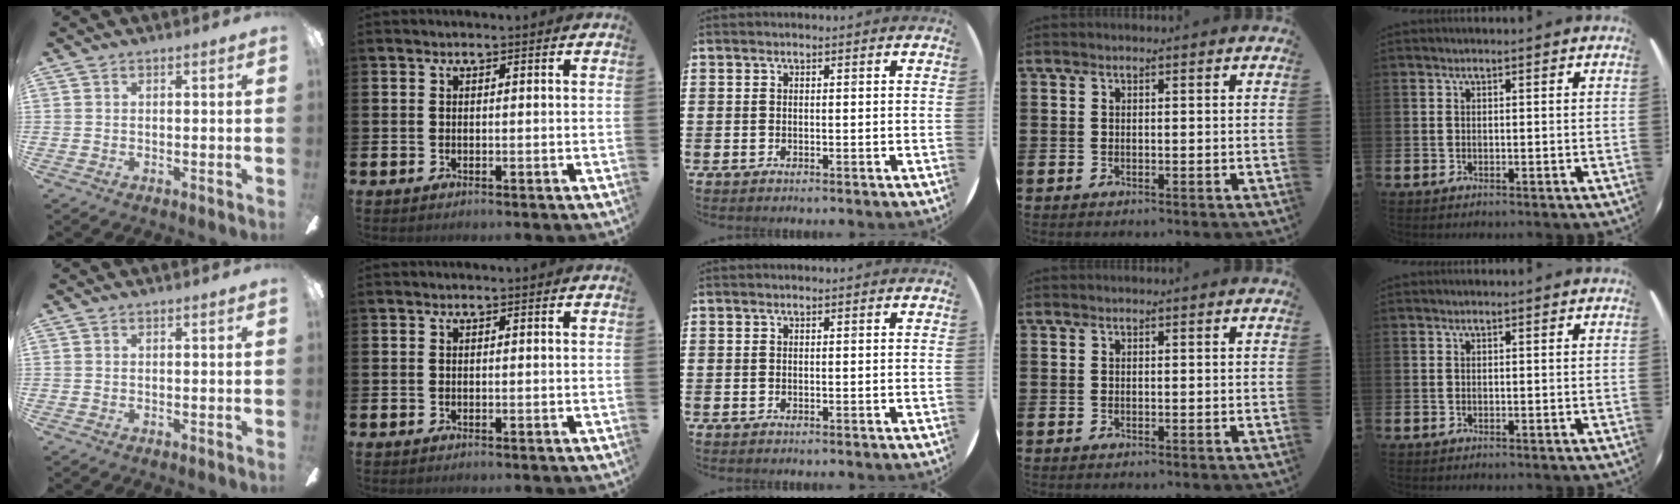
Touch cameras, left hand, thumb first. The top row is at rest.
{}